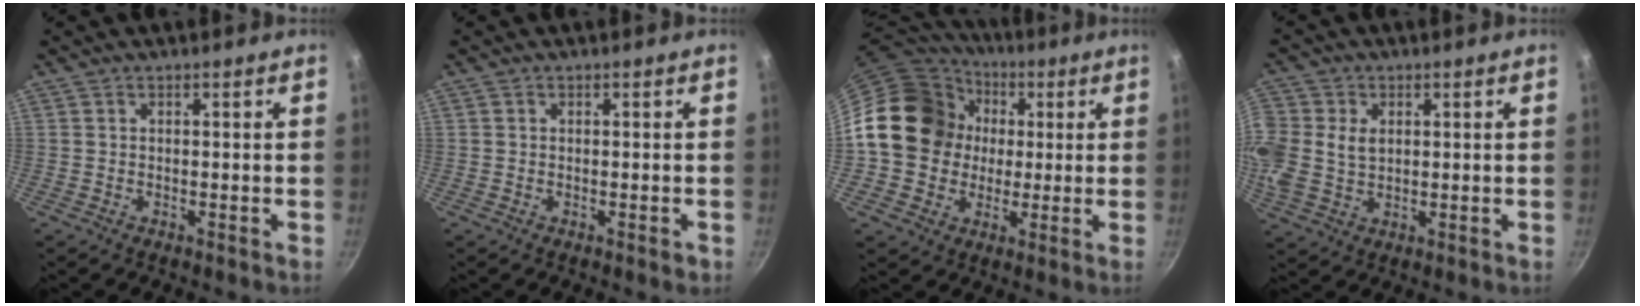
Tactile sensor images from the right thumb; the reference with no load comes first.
{"total": 0.9, "force": [-0.3, 0.4, 0.7], "torque": [-0.010, 0.002, -0.006]}
{"total": 18.5, "force": [1.4, 16.1, 9.0], "torque": [-0.135, 0.035, 0.018]}
{"total": 12.7, "force": [1.6, 10.1, 7.4], "torque": [-0.193, 0.018, 0.032]}